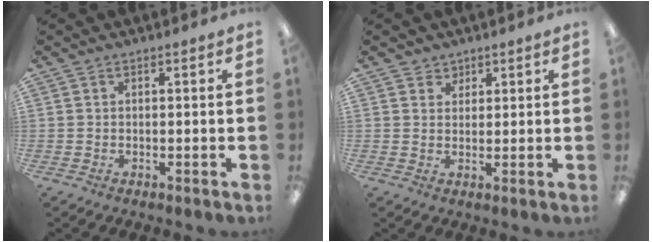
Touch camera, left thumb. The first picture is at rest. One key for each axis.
{"total": 2.8, "fx": 1.8, "fy": 2.2, "fz": -0.2, "tx": 0.012, "ty": -0.004, "tz": 0.031}